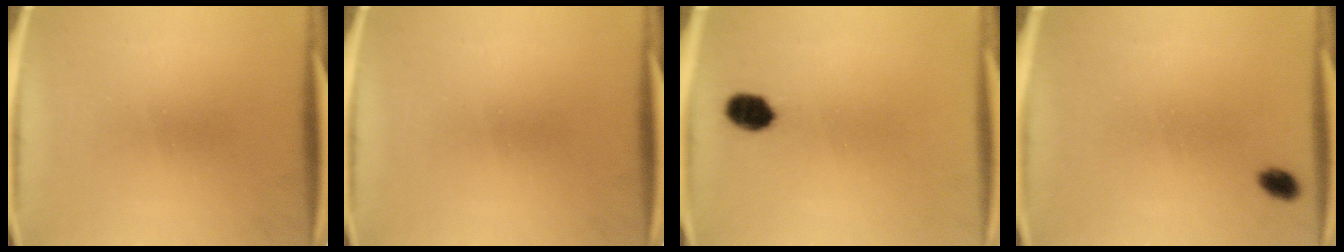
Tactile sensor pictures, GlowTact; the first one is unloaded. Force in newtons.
{"total": 0.0}
{"total": 5.1}
{"total": 2.2}